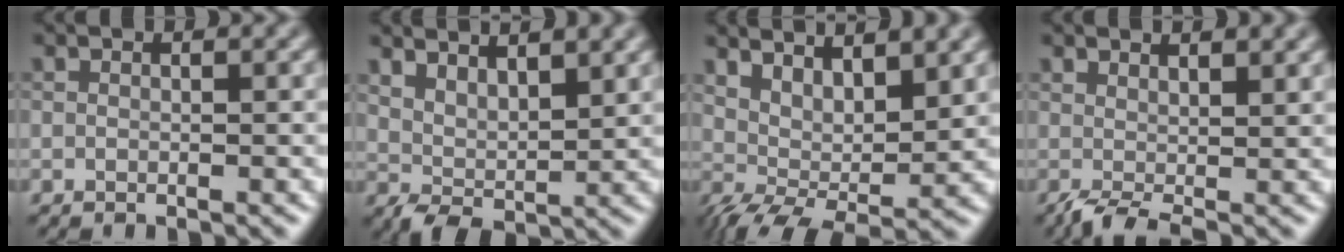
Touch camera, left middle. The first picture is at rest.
{"total": 4.3, "force": [3.3, 1.5, 2.3], "torque": [-0.041, -0.004, 0.057]}
{"total": 5.6, "force": [3.0, 1.9, 4.4], "torque": [-0.077, -0.003, 0.058]}
{"total": 2.6, "force": [0.6, 1.0, 2.3], "torque": [-0.032, 0.003, 0.006]}